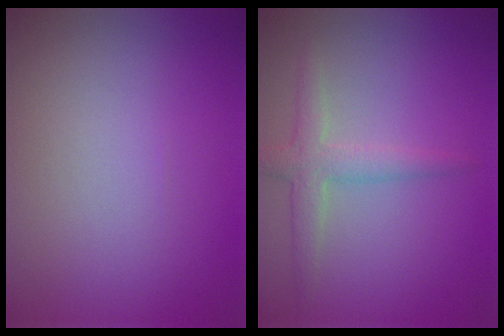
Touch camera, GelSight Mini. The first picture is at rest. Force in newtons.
{"total": 2.6, "press": 2.6, "slide": 0.0}